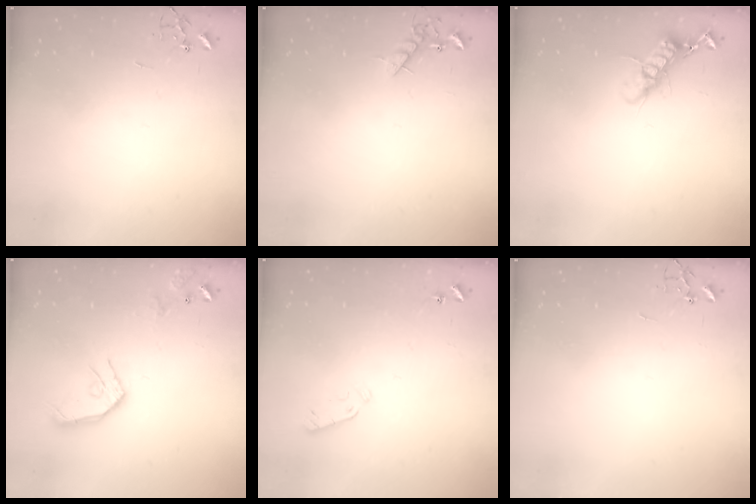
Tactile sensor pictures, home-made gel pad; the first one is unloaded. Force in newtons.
{"total": 6.3, "press": 6.2, "slide": 0.9}
{"total": 12.3, "press": 12.3, "slide": 0.6}
{"total": 12.7, "press": 12.6, "slide": 1.6}
{"total": 3.9, "press": 3.8, "slide": 0.7}
{"total": 0.0}